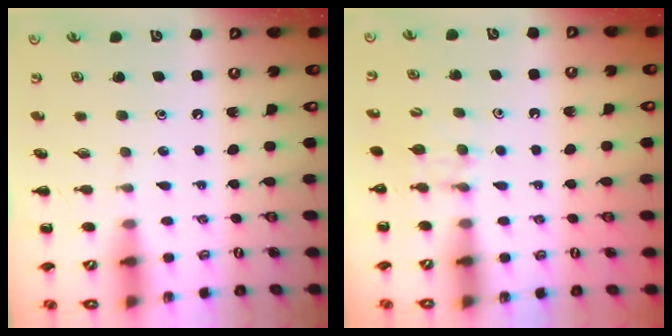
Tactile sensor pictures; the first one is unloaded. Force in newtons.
{"total": 5.3, "press": 5.1, "slide": 1.5}